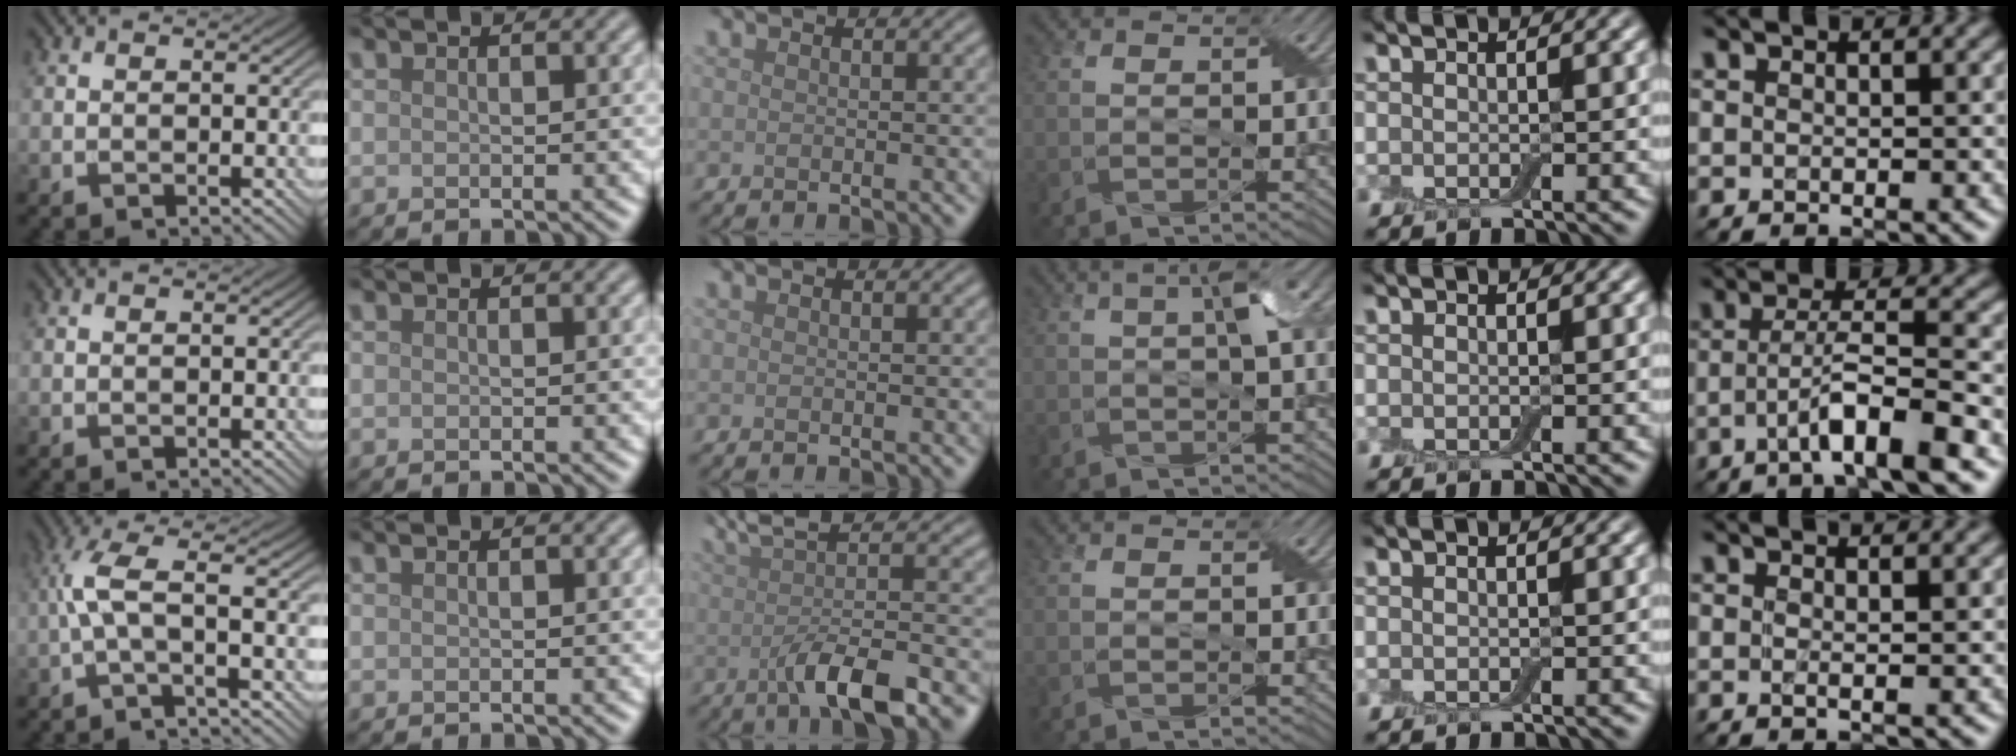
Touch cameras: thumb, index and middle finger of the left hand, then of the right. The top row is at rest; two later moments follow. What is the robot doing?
{"motion": "peel", "object": "aluminum foil"}